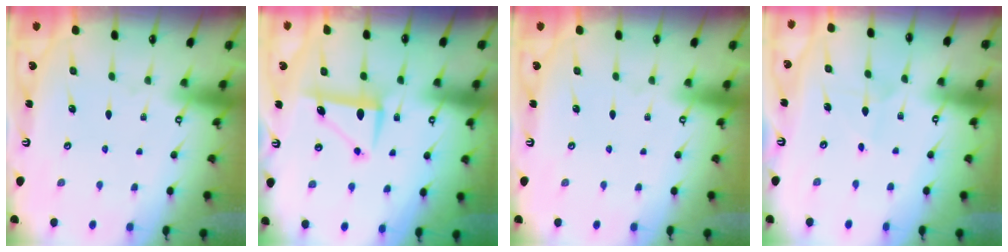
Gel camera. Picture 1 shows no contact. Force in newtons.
{"total": 8.2, "press": 8.2, "slide": 0.2}
{"total": 0.0}
{"total": 3.3, "press": 3.3, "slide": 0.3}